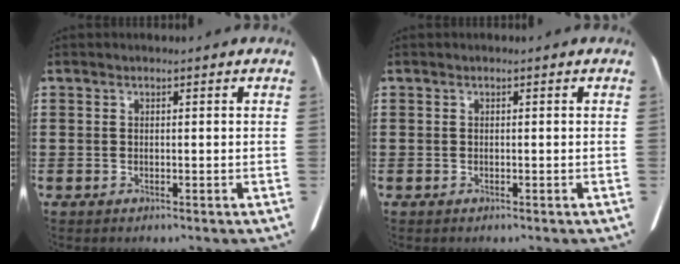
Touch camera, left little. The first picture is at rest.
{"total": 0.0}